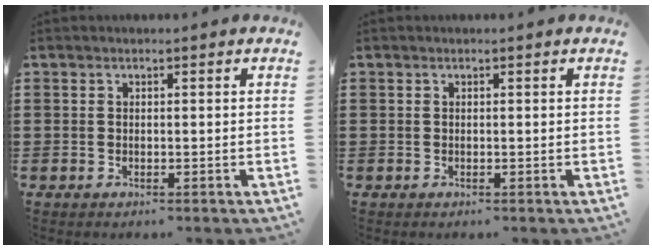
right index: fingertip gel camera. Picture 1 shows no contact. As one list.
[{"total": 0.0}]